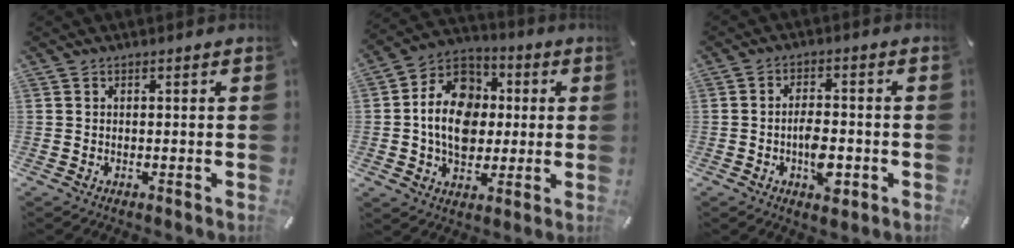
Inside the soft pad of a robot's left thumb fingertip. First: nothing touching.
{"total": 14.0, "force": [-0.9, 11.6, 7.8], "torque": [-0.161, 0.015, -0.018]}
{"total": 7.3, "force": [-2.5, 3.8, 5.6], "torque": [-0.093, 0.010, -0.042]}